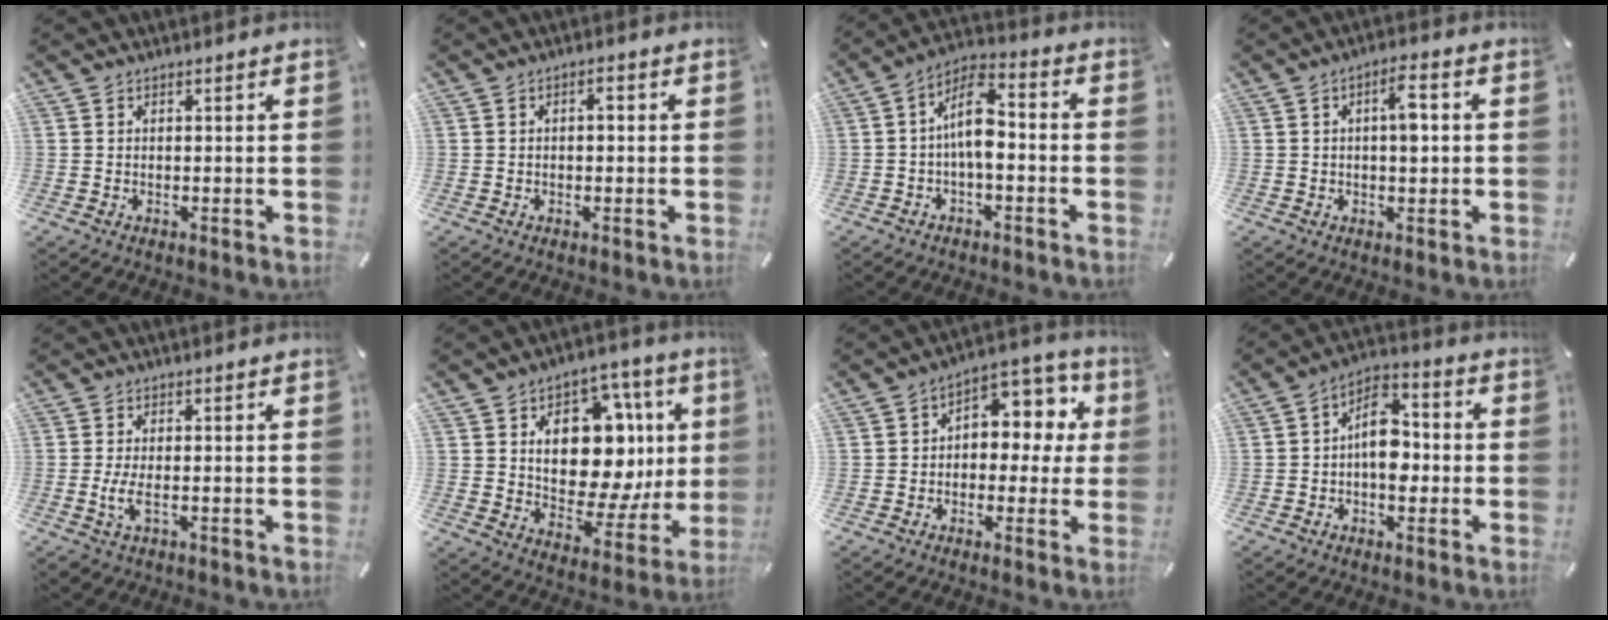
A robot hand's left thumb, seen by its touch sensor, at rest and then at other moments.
{"total": 1.9, "force": [0.0, 1.0, 1.6], "torque": [-0.033, 0.007, -0.002]}
{"total": 10.4, "force": [-1.0, 4.8, 9.2], "torque": [-0.176, 0.008, -0.014]}
{"total": 5.9, "force": [0.5, 2.6, 5.2], "torque": [-0.077, 0.005, 0.003]}
{"total": 4.1, "force": [-1.1, 1.5, 3.6], "torque": [-0.088, -0.008, -0.025]}
{"total": 19.2, "force": [5.2, 12.6, 13.6], "torque": [-0.188, -0.038, 0.092]}
{"total": 8.4, "force": [2.2, 6.0, 5.4], "torque": [-0.071, -0.018, 0.036]}
{"total": 9.4, "force": [-1.4, 6.1, 6.9], "torque": [-0.116, 0.011, -0.026]}